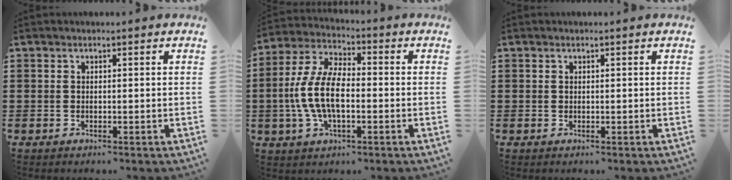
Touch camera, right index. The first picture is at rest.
{"total": 9.8, "force": [-1.8, 4.6, 8.4], "torque": [-0.202, -0.007, -0.040]}
{"total": 0.0}